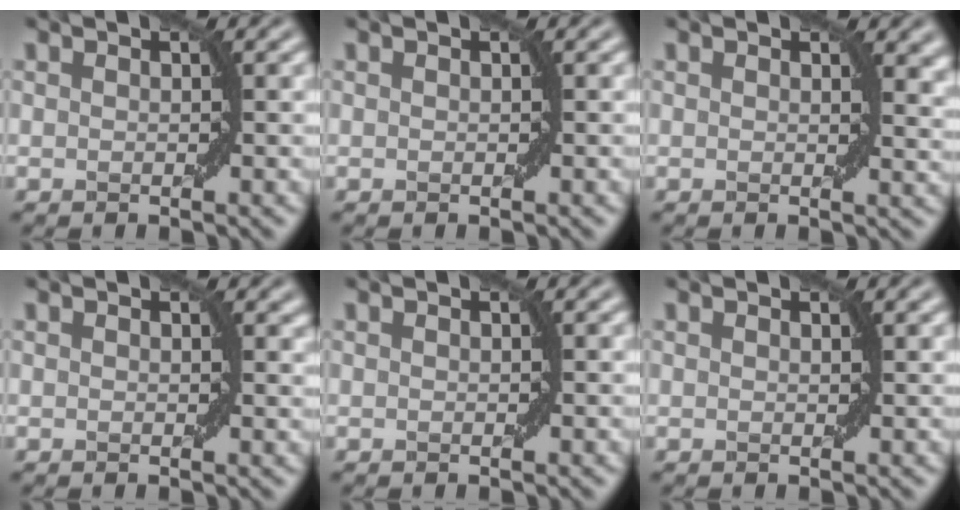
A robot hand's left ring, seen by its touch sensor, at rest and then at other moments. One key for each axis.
{"total": 0.0}
{"total": 2.3, "fx": 1.1, "fy": 1.1, "fz": 1.7, "tx": -0.017, "ty": -0.004, "tz": 0.018}
{"total": 0.8, "fx": 0.5, "fy": 0.4, "fz": 0.6, "tx": -0.001, "ty": -0.004, "tz": 0.008}
{"total": 0.0}
{"total": 0.0}